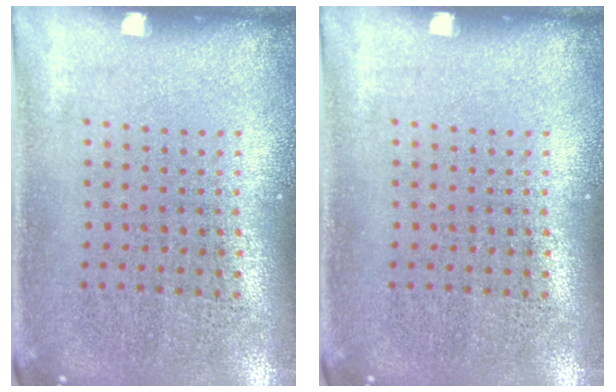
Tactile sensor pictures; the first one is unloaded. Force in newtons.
{"total": 0.0}